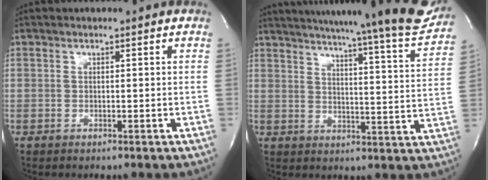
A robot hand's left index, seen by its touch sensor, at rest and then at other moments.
{"total": 26.9, "force": [24.1, 1.2, 11.9], "torque": [-0.179, -0.067, 0.293]}